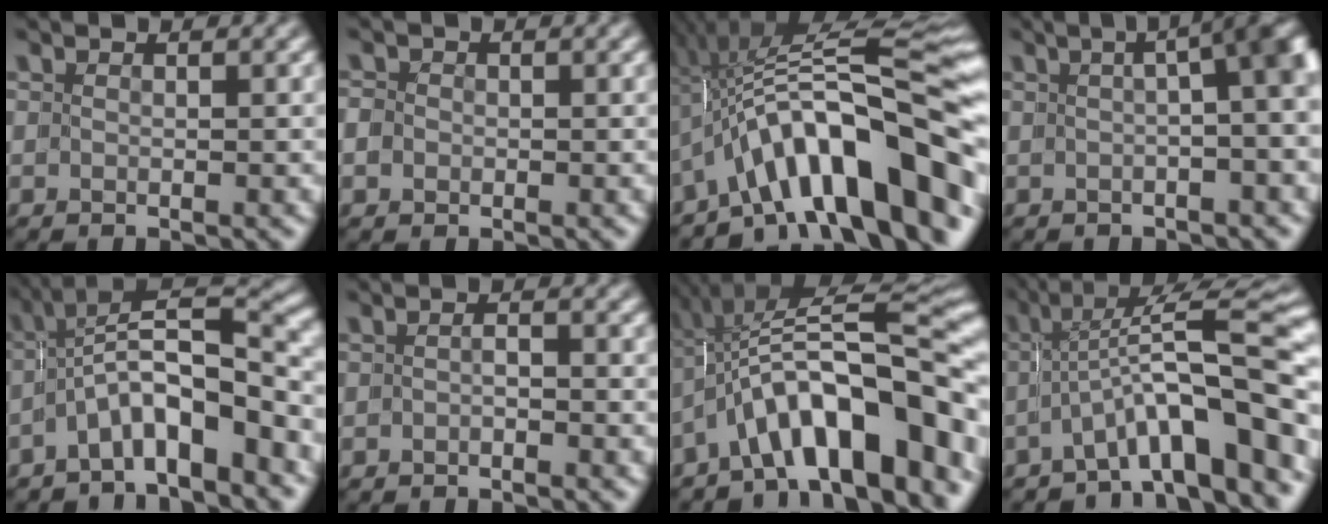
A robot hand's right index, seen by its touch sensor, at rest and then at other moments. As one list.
[{"total": 2.1, "force": [-0.7, 1.9, 0.5], "torque": [-0.018, -0.004, -0.016]}, {"total": 14.3, "force": [-1.4, 5.5, 13.2], "torque": [-0.200, 0.012, -0.015]}, {"total": 6.5, "force": [0.3, 1.5, 6.3], "torque": [-0.051, 0.024, 0.000]}, {"total": 8.2, "force": [-2.5, 3.8, 6.8], "torque": [-0.088, -0.003, -0.039]}, {"total": 1.0, "force": [-0.7, 0.4, 0.6], "torque": [-0.007, 0.002, -0.015]}, {"total": 10.0, "force": [-1.8, 3.8, 9.1], "torque": [-0.142, 0.004, -0.027]}, {"total": 9.3, "force": [-2.5, 2.4, 8.6], "torque": [-0.119, -0.004, -0.028]}]